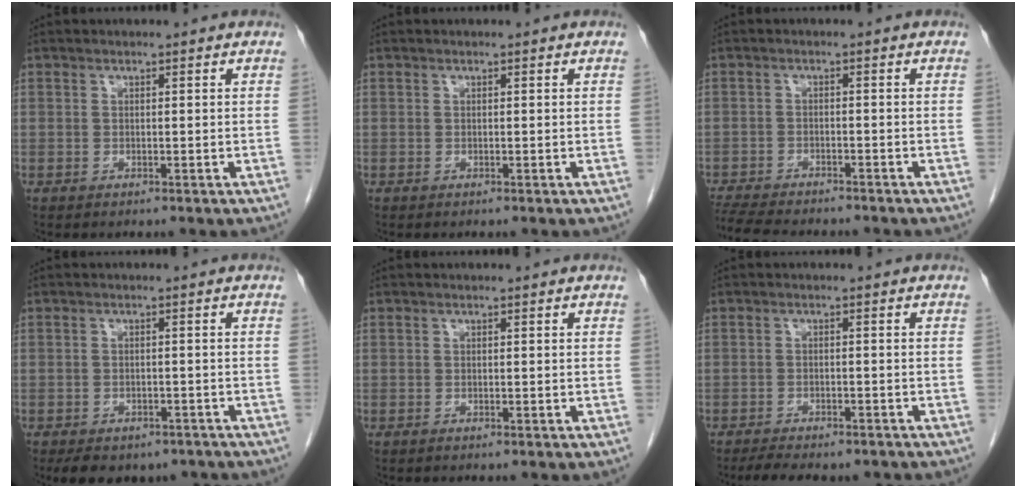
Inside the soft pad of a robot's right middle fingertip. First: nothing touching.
{"total": 0.0}
{"total": 11.3, "force": [-10.0, 2.2, 4.8], "torque": [-0.086, -0.012, -0.149]}
{"total": 9.6, "force": [-7.4, 5.0, 3.5], "torque": [-0.054, 0.002, -0.092]}
{"total": 0.0}
{"total": 8.5, "force": [-7.3, 2.4, 3.6], "torque": [-0.054, -0.001, -0.098]}